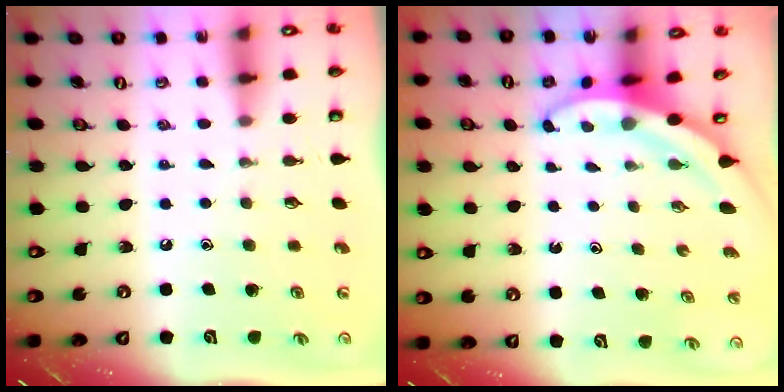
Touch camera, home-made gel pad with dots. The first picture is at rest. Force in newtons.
{"total": 3.6, "press": 3.6, "slide": 0.1}